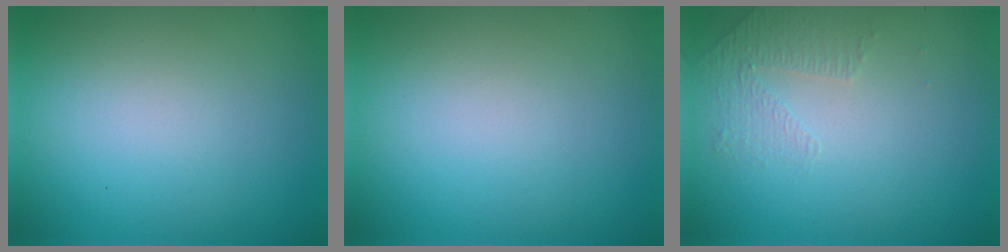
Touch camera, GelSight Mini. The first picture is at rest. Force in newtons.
{"total": 0.0}
{"total": 1.4, "press": 0.8, "slide": 1.1}